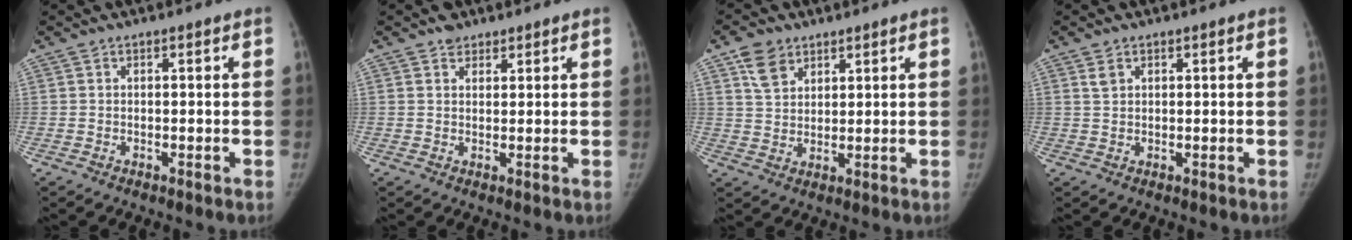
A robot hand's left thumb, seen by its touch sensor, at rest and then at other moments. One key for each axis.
{"total": 2.3, "fx": 1.6, "fy": 1.6, "fz": 0.4, "tx": 0.012, "ty": -0.012, "tz": 0.023}
{"total": 6.1, "fx": 3.6, "fy": 4.1, "fz": 2.7, "tx": -0.031, "ty": -0.017, "tz": 0.071}
{"total": 1.6, "fx": 0.9, "fy": 1.1, "fz": 0.9, "tx": -0.011, "ty": 0.000, "tz": 0.021}